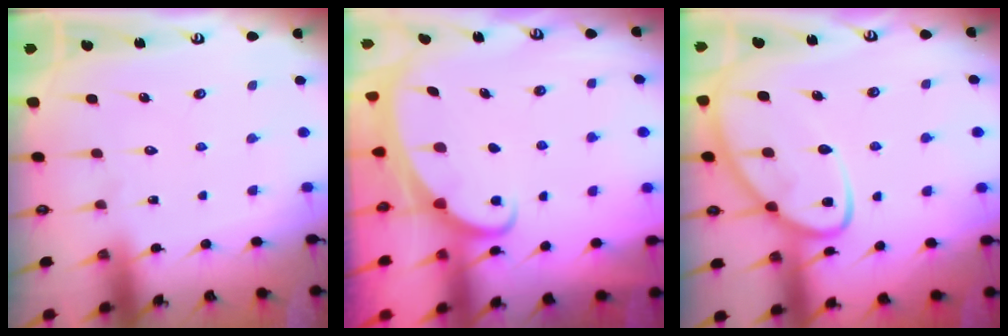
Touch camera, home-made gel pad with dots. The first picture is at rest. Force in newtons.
{"total": 1.9, "press": 1.9, "slide": 0.3}
{"total": 9.9, "press": 9.9, "slide": 0.9}